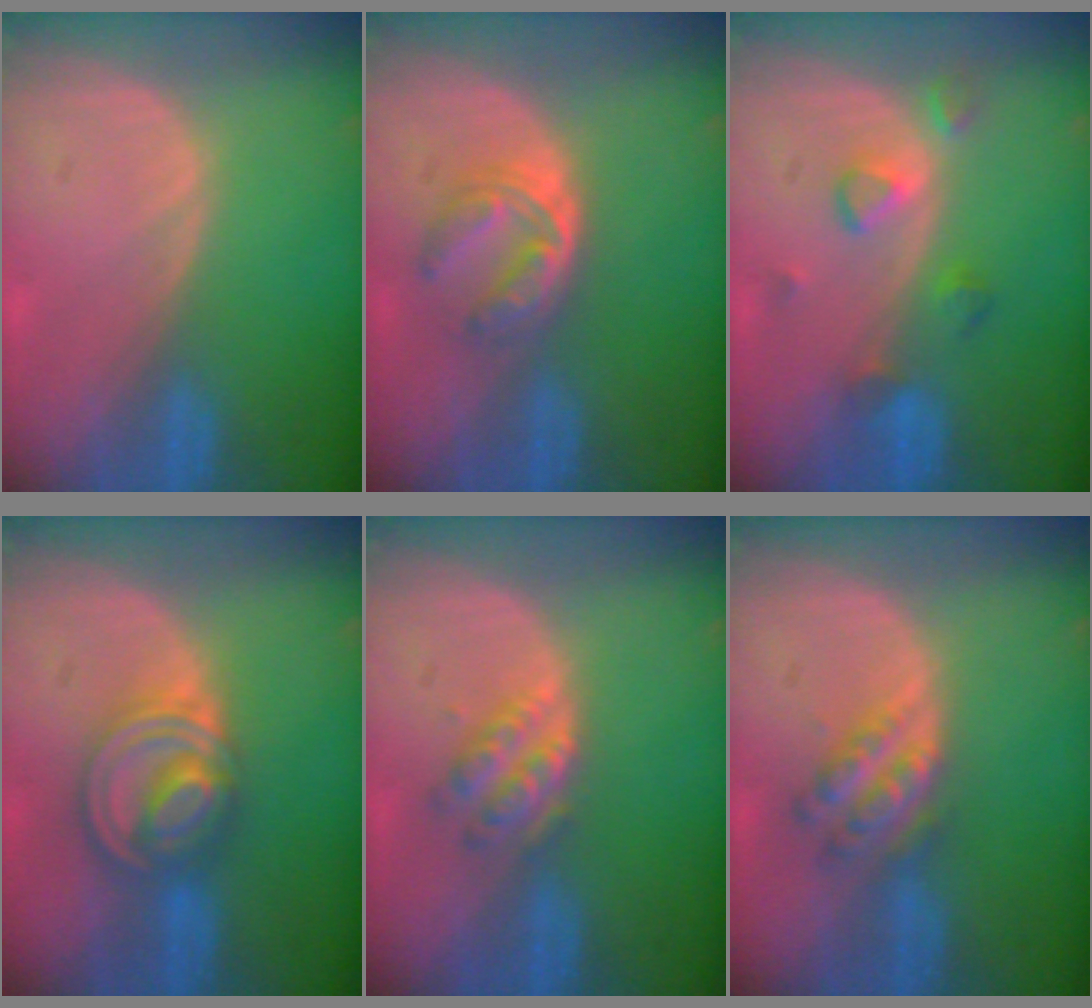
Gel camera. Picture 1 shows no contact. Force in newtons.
{"total": 6.0, "press": 5.0, "slide": 3.3}
{"total": 4.0, "press": 4.0, "slide": 0.4}
{"total": 7.9, "press": 6.9, "slide": 3.9}
{"total": 4.8, "press": 4.2, "slide": 2.3}
{"total": 5.5, "press": 5.0, "slide": 2.4}